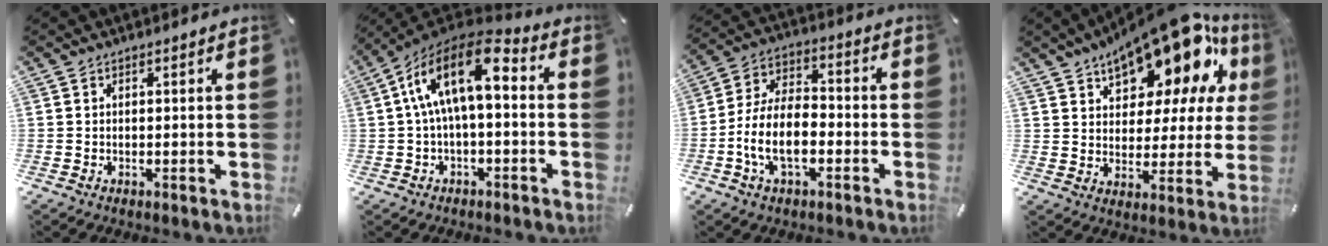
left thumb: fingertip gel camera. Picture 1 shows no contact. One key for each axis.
{"total": 15.6, "fx": 2.6, "fy": 7.2, "fz": 13.6, "tx": -0.255, "ty": -0.005, "tz": 0.042}
{"total": 11.9, "fx": -4.3, "fy": 6.7, "fz": 8.9, "tx": -0.189, "ty": 0.012, "tz": -0.077}
{"total": 18.9, "fx": 13.6, "fy": 8.5, "fz": 10.0, "tx": -0.155, "ty": -0.101, "tz": 0.229}